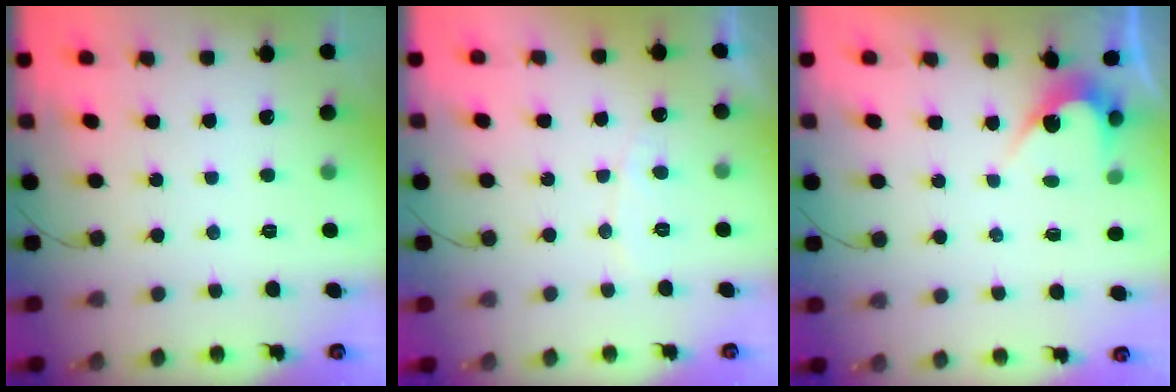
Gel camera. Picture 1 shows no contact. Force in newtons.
{"total": 4.4, "press": 4.4, "slide": 0.3}
{"total": 2.9, "press": 2.9, "slide": 0.1}